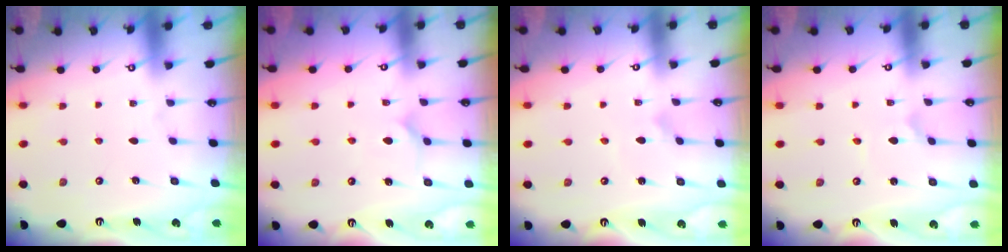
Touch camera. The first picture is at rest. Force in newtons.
{"total": 8.1, "press": 8.1, "slide": 0.1}
{"total": 1.9, "press": 1.9, "slide": 0.1}
{"total": 0.0}